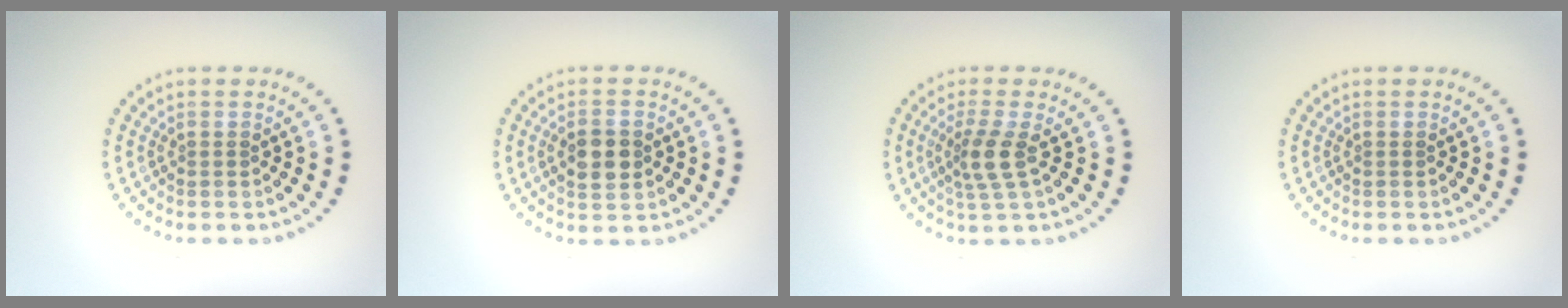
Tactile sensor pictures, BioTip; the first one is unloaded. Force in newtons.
{"total": 3.3, "press": 3.3, "slide": 0.1}
{"total": 2.7, "press": 2.1, "slide": 1.8}
{"total": 0.0}